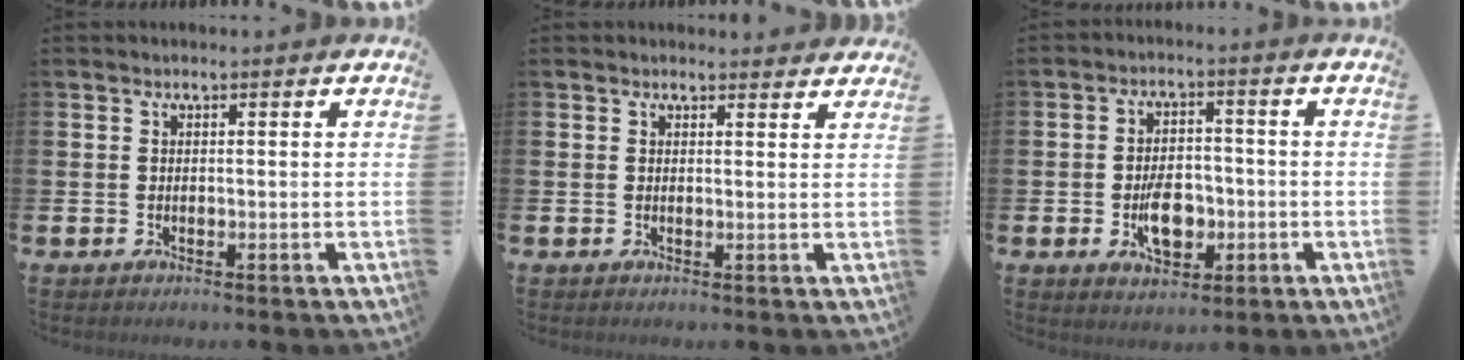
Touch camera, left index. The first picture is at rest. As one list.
[{"total": 1.5, "force": [1.4, 0.4, 0.0], "torque": [0.005, -0.003, 0.024]}, {"total": 6.0, "force": [-1.5, 3.6, 4.5], "torque": [-0.070, 0.009, -0.026]}]